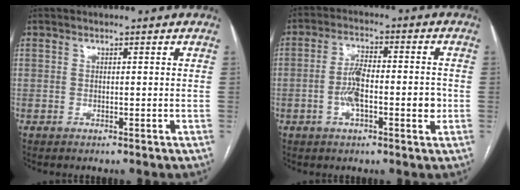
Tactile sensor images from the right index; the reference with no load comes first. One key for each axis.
{"total": 7.8, "fx": -1.5, "fy": 2.7, "fz": 7.2, "tx": -0.134, "ty": 0.014, "tz": -0.028}